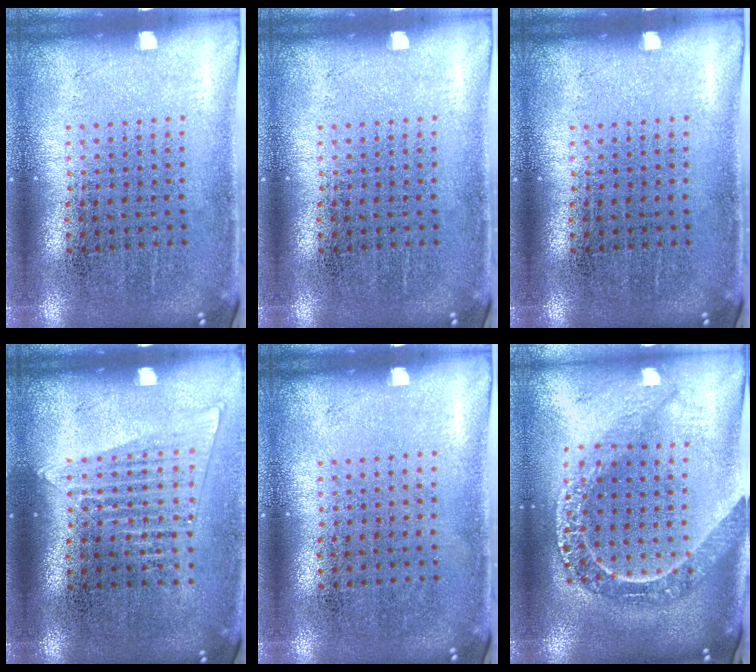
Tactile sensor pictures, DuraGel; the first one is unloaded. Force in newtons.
{"total": 0.0}
{"total": 0.0}
{"total": 1.4, "press": 1.3, "slide": 0.6}
{"total": 0.0}
{"total": 2.3, "press": 2.0, "slide": 1.2}